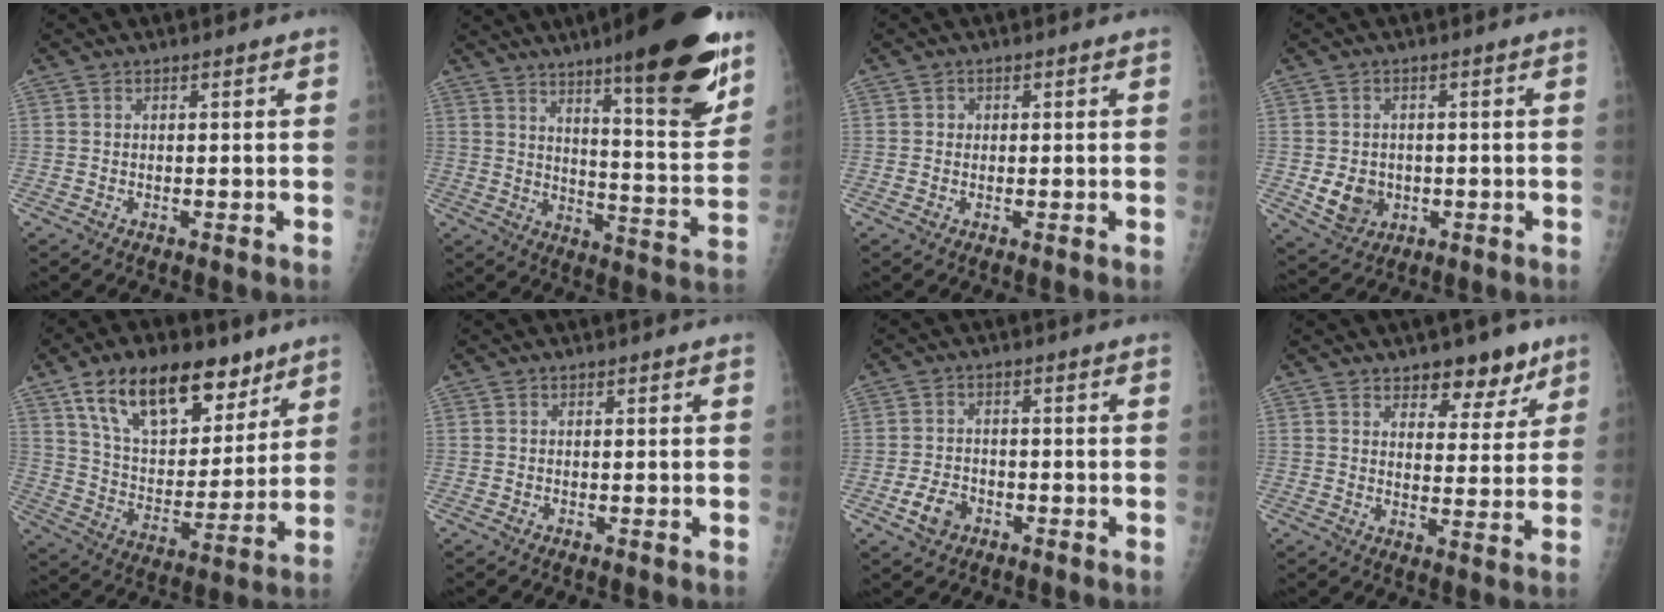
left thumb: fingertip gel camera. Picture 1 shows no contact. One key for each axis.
{"total": 21.7, "fx": 13.7, "fy": 3.5, "fz": 16.4, "tx": -0.204, "ty": -0.076, "tz": 0.204}
{"total": 1.1, "fx": 0.1, "fy": 1.1, "fz": 0.2, "tx": 0.005, "ty": 0.003, "tz": 0.000}
{"total": 6.0, "fx": -0.8, "fy": 5.2, "fz": 2.9, "tx": -0.027, "ty": 0.002, "tz": 0.000}
{"total": 21.1, "fx": 12.8, "fy": 11.2, "fz": 12.5, "tx": -0.162, "ty": -0.047, "tz": 0.223}
{"total": 0.0}
{"total": 4.7, "fx": -2.1, "fy": 3.5, "fz": 2.4, "tx": -0.037, "ty": 0.013, "tz": -0.036}
{"total": 8.4, "fx": 5.9, "fy": 4.5, "fz": 4.0, "tx": -0.014, "ty": -0.033, "tz": 0.085}